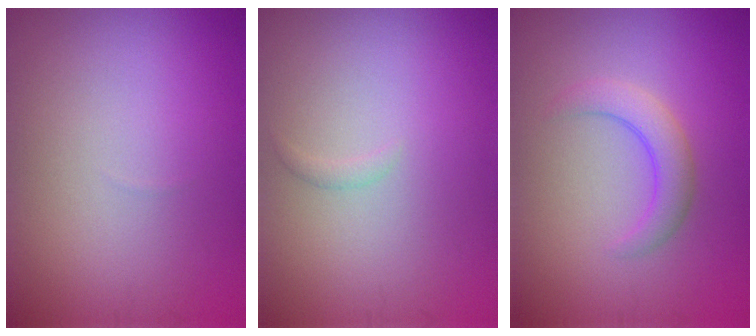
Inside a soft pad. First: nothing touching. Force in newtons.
{"total": 0.6, "press": 0.6, "slide": 0.1}
{"total": 2.8, "press": 2.8, "slide": 0.2}